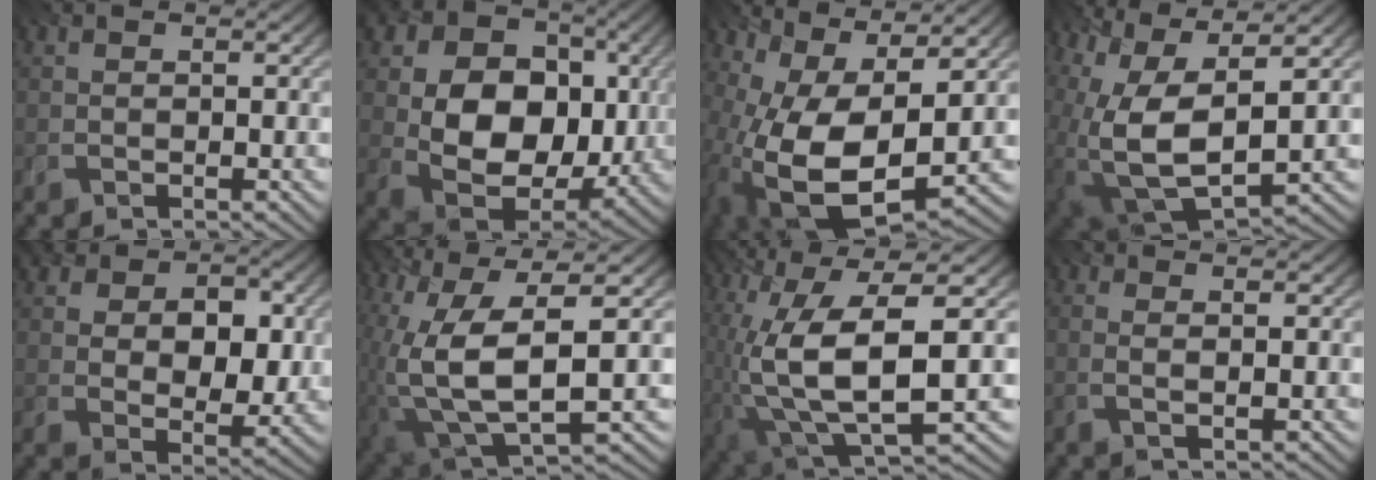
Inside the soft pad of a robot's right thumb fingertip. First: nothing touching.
{"total": 15.2, "force": [1.0, 11.7, 9.6], "torque": [-0.166, -0.020, 0.020]}
{"total": 15.0, "force": [-0.4, 8.7, 12.2], "torque": [-0.250, -0.036, -0.002]}
{"total": 15.3, "force": [1.4, 8.4, 12.7], "torque": [-0.255, -0.019, 0.041]}
{"total": 10.3, "force": [2.4, 7.2, 6.9], "torque": [-0.125, -0.004, 0.033]}
{"total": 15.5, "force": [-0.2, 7.6, 13.5], "torque": [-0.274, -0.030, 0.015]}
{"total": 15.4, "force": [-1.5, 6.2, 14.0], "torque": [-0.295, -0.029, -0.011]}
{"total": 1.7, "force": [0.1, 0.2, 1.7], "torque": [-0.021, -0.001, -0.009]}